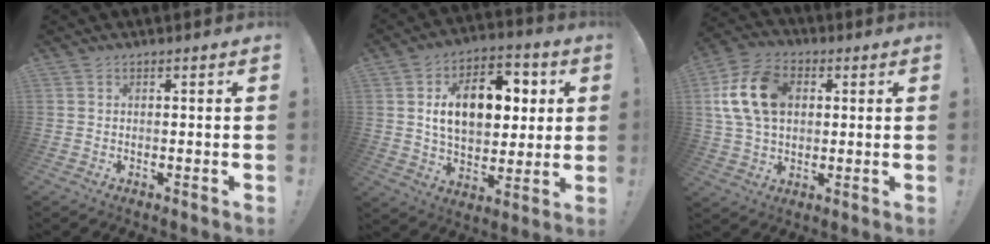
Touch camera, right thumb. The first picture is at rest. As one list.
[{"total": 17.1, "force": [4.1, 11.1, 12.3], "torque": [-0.174, 0.001, 0.077]}, {"total": 16.4, "force": [3.6, 11.6, 11.1], "torque": [-0.191, 0.004, 0.073]}]